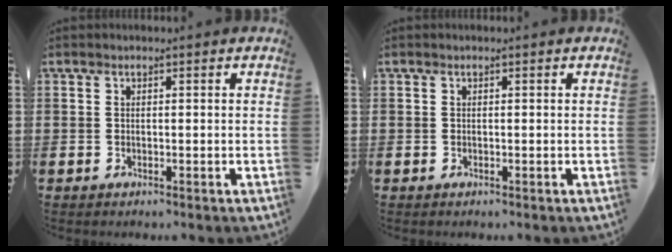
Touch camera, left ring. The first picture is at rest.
{"total": 0.0}